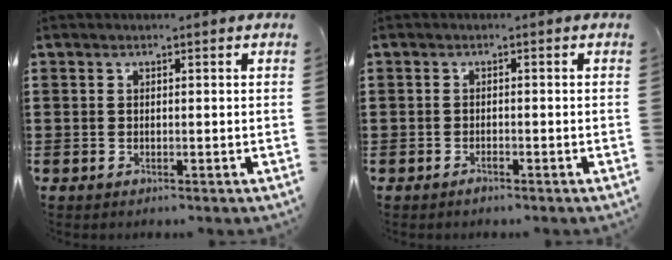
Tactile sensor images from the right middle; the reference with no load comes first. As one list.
[{"total": 0.9, "force": [-0.8, 0.1, 0.5], "torque": [-0.014, -0.006, -0.014]}]